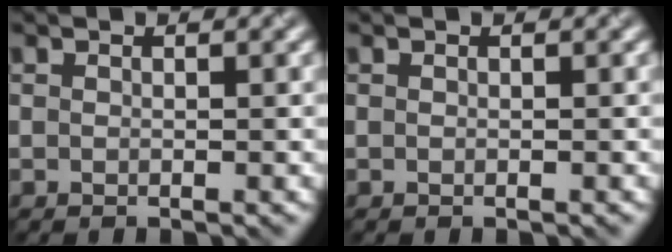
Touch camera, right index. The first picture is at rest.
{"total": 0.0}